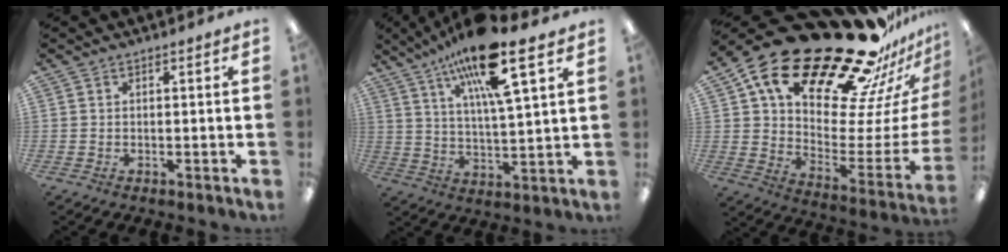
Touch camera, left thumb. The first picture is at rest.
{"total": 16.6, "force": [10.8, 3.4, 12.1], "torque": [-0.218, -0.046, 0.173]}
{"total": 30.8, "force": [23.1, 10.8, 17.4], "torque": [-0.248, -0.185, 0.407]}